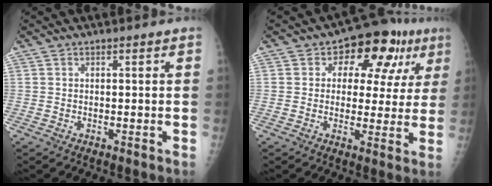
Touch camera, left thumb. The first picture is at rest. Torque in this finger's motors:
{"motor_torque": [0.27, 0.41, 0.16, 0.13, 0.12]}